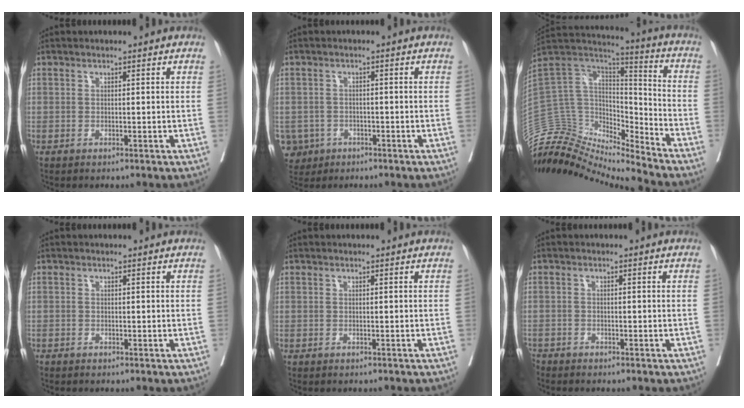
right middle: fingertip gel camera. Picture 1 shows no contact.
{"total": 5.4, "force": [-2.5, 4.7, 0.1], "torque": [-0.015, 0.008, -0.039]}
{"total": 18.6, "force": [-18.0, 3.8, 3.2], "torque": [-0.074, 0.094, -0.312]}
{"total": 0.8, "force": [-0.6, 0.3, -0.5], "torque": [-0.002, 0.005, -0.014]}
{"total": 1.7, "force": [-1.6, 0.4, 0.5], "torque": [-0.011, -0.001, -0.021]}
{"total": 2.8, "force": [-2.6, 0.9, -0.1], "torque": [0.000, 0.000, -0.046]}